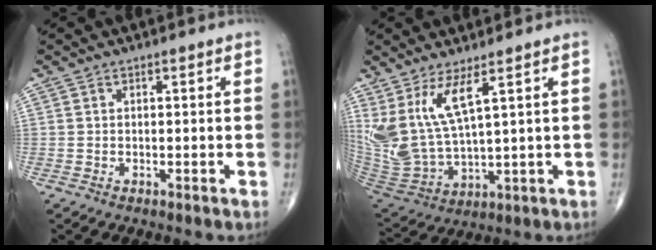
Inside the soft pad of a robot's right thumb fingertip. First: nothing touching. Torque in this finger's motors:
{"motor_torque": [0.05, 0.07, 1.54, 1.01, 0.13]}